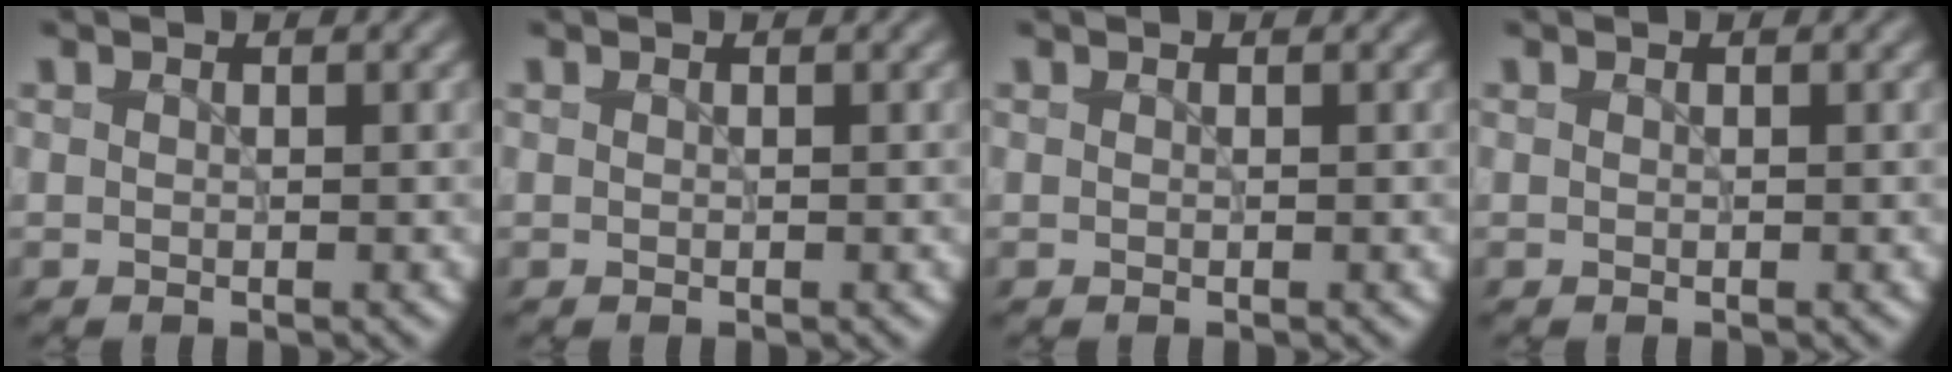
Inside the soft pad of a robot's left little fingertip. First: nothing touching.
{"total": 0.0}
{"total": 0.0}
{"total": 0.0}